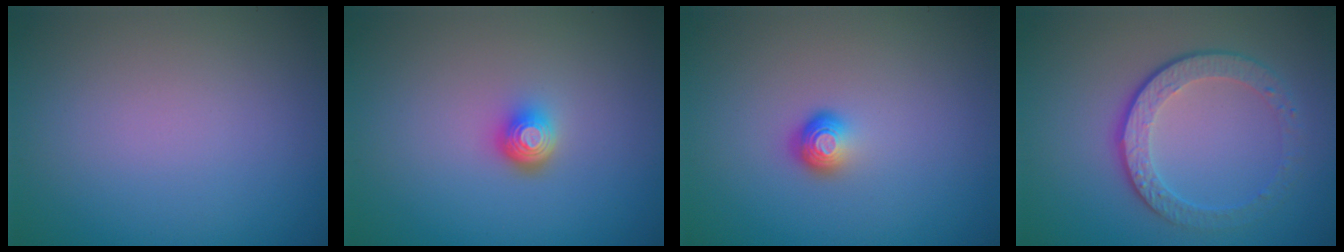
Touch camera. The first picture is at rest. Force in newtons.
{"total": 2.2, "press": 1.5, "slide": 1.6}
{"total": 1.8, "press": 1.1, "slide": 1.4}
{"total": 4.5, "press": 3.1, "slide": 3.2}